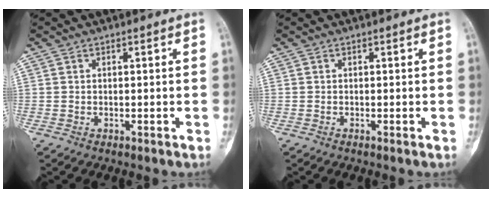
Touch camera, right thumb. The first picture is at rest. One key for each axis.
{"total": 0.0}